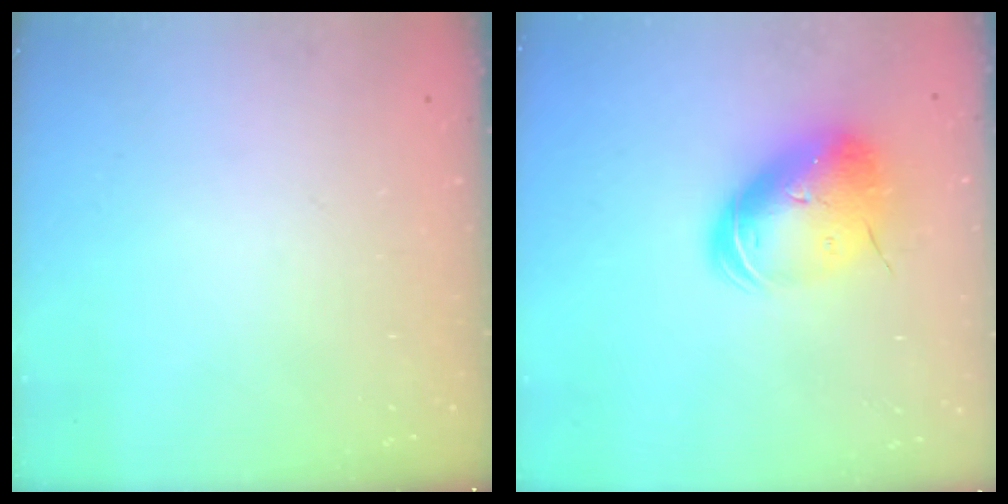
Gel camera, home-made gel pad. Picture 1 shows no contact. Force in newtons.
{"total": 13.7, "press": 13.6, "slide": 2.1}